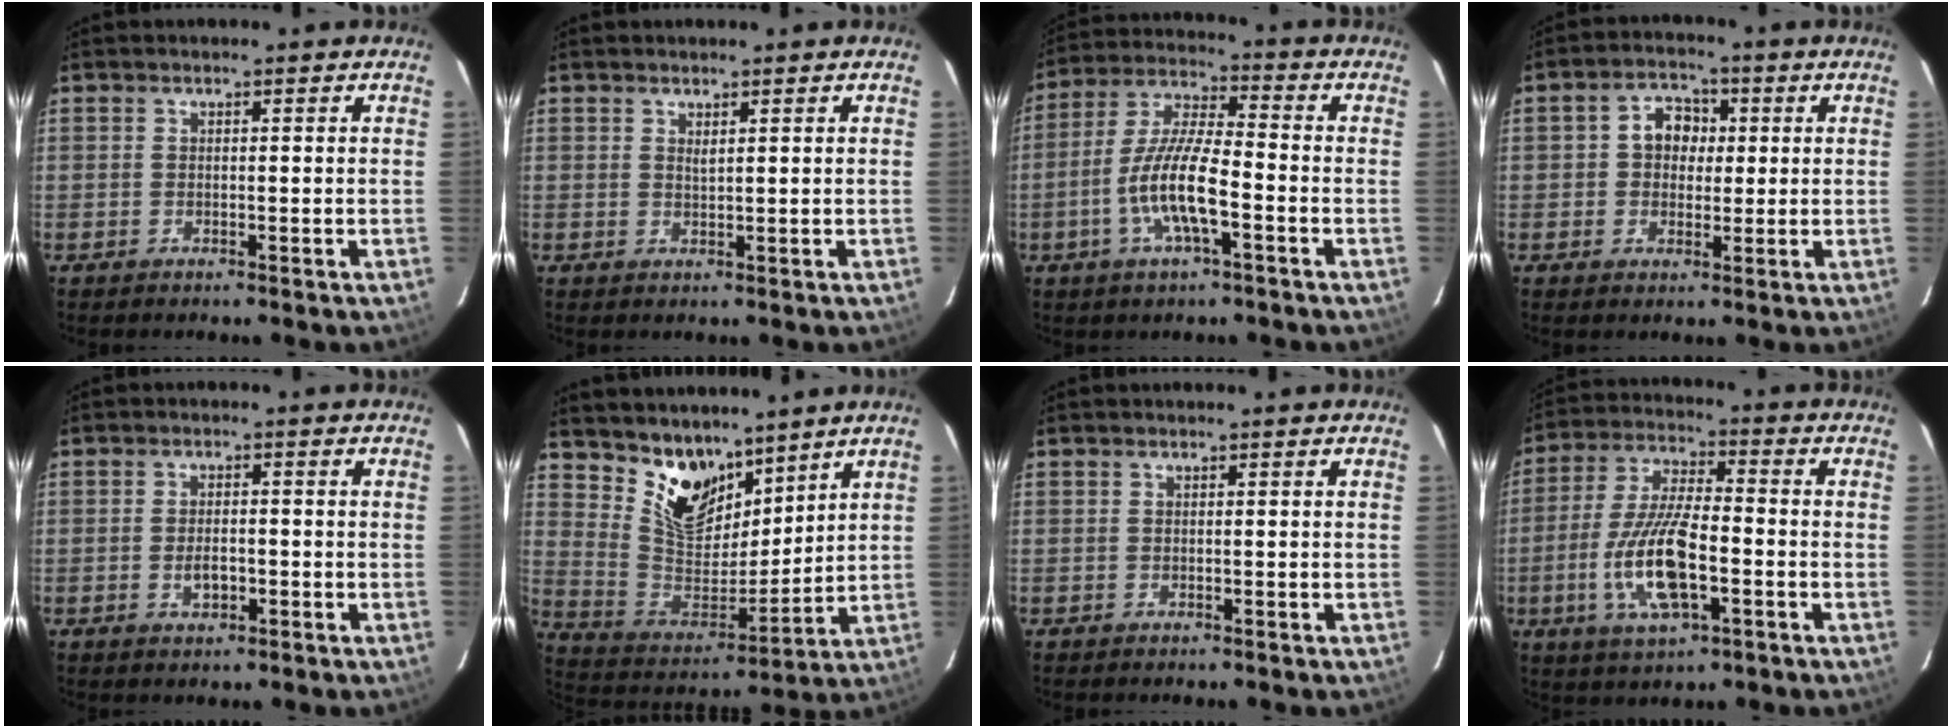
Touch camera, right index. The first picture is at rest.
{"total": 0.9, "force": [0.8, 0.2, 0.5], "torque": [-0.011, -0.001, 0.015]}
{"total": 11.3, "force": [-4.1, 2.4, 10.3], "torque": [-0.217, -0.003, -0.081]}
{"total": 5.5, "force": [0.6, 4.6, 2.9], "torque": [-0.049, 0.020, 0.011]}
{"total": 3.1, "force": [-1.0, 1.7, 2.3], "torque": [-0.044, -0.002, -0.015]}
{"total": 12.9, "force": [9.5, 6.9, 5.4], "torque": [-0.107, -0.006, 0.190]}
{"total": 0.0}
{"total": 13.8, "force": [-4.2, 4.5, 12.3], "torque": [-0.259, -0.008, -0.077]}